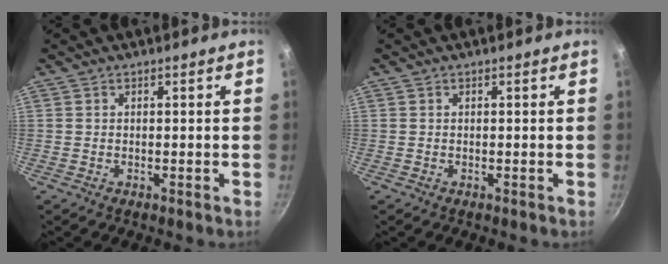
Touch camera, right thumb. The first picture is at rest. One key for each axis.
{"total": 0.0}